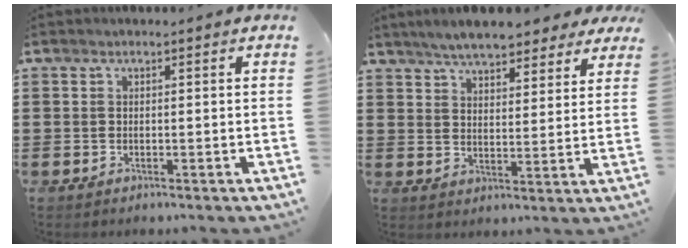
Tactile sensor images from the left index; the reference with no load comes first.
{"total": 5.9, "force": [5.5, 1.1, 1.7], "torque": [-0.056, -0.013, 0.101]}